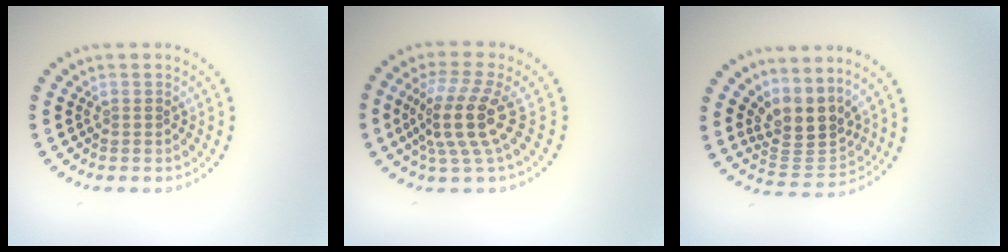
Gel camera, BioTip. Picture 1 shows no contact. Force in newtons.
{"total": 4.6, "press": 3.4, "slide": 3.1}
{"total": 3.9, "press": 3.0, "slide": 2.5}